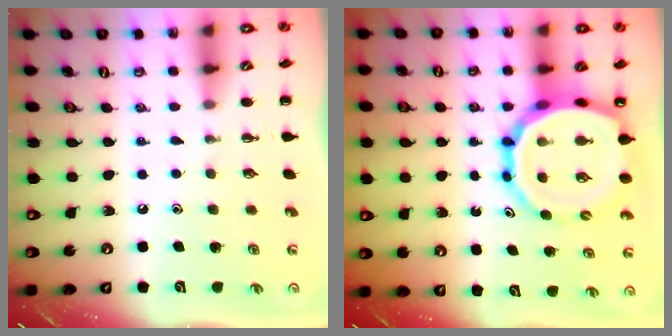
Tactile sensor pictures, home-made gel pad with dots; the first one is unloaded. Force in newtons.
{"total": 18.8, "press": 18.1, "slide": 4.8}